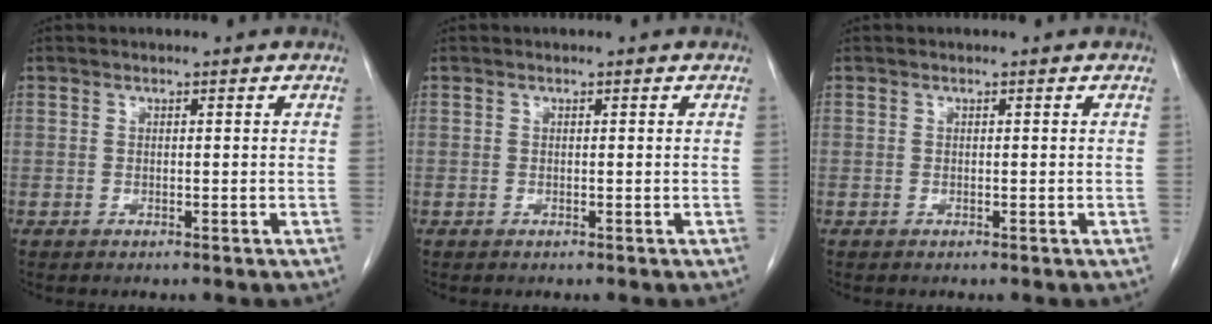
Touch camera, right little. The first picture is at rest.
{"total": 0.0}
{"total": 0.0}